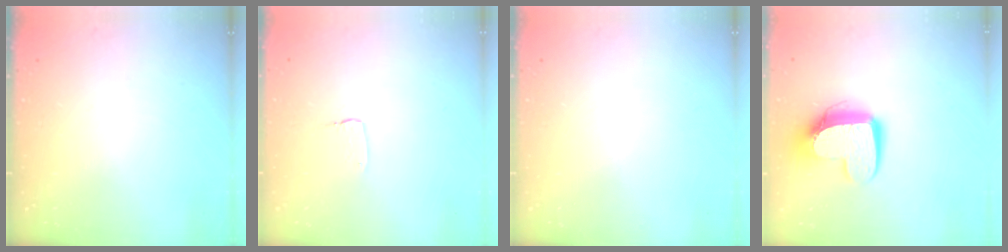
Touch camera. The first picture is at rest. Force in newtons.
{"total": 2.7, "press": 2.7, "slide": 0.2}
{"total": 0.0}
{"total": 12.2, "press": 12.2, "slide": 1.2}